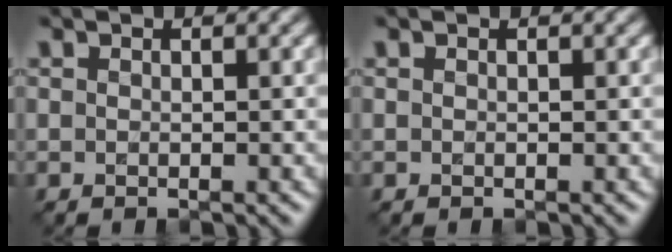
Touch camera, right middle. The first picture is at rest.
{"total": 0.0}